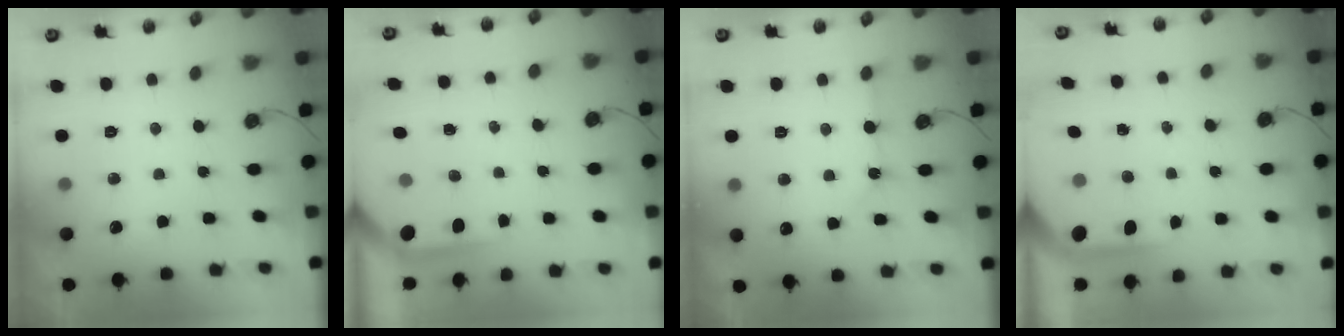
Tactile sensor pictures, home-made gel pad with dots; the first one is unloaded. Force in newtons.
{"total": 3.5, "press": 3.5, "slide": 0.4}
{"total": 2.5, "press": 2.5, "slide": 0.4}
{"total": 4.9, "press": 4.9, "slide": 0.3}